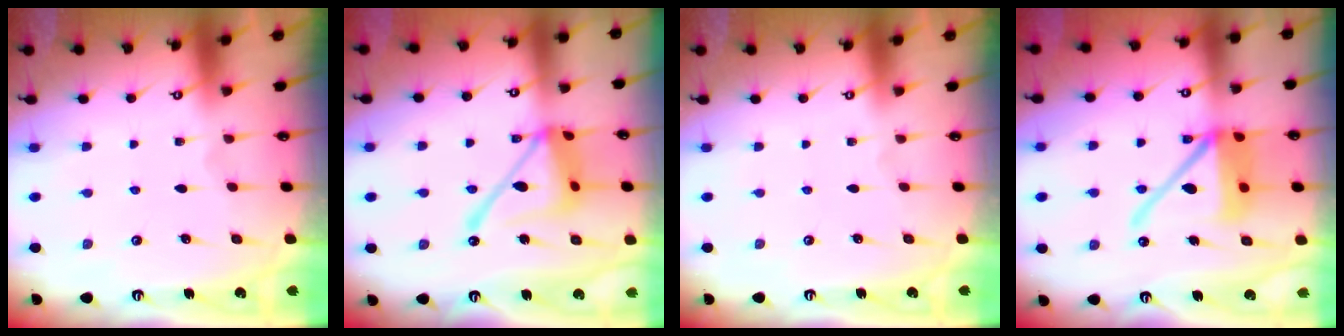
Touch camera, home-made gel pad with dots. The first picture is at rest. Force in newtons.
{"total": 17.0, "press": 17.0, "slide": 1.5}
{"total": 0.0}
{"total": 14.8, "press": 14.6, "slide": 2.4}